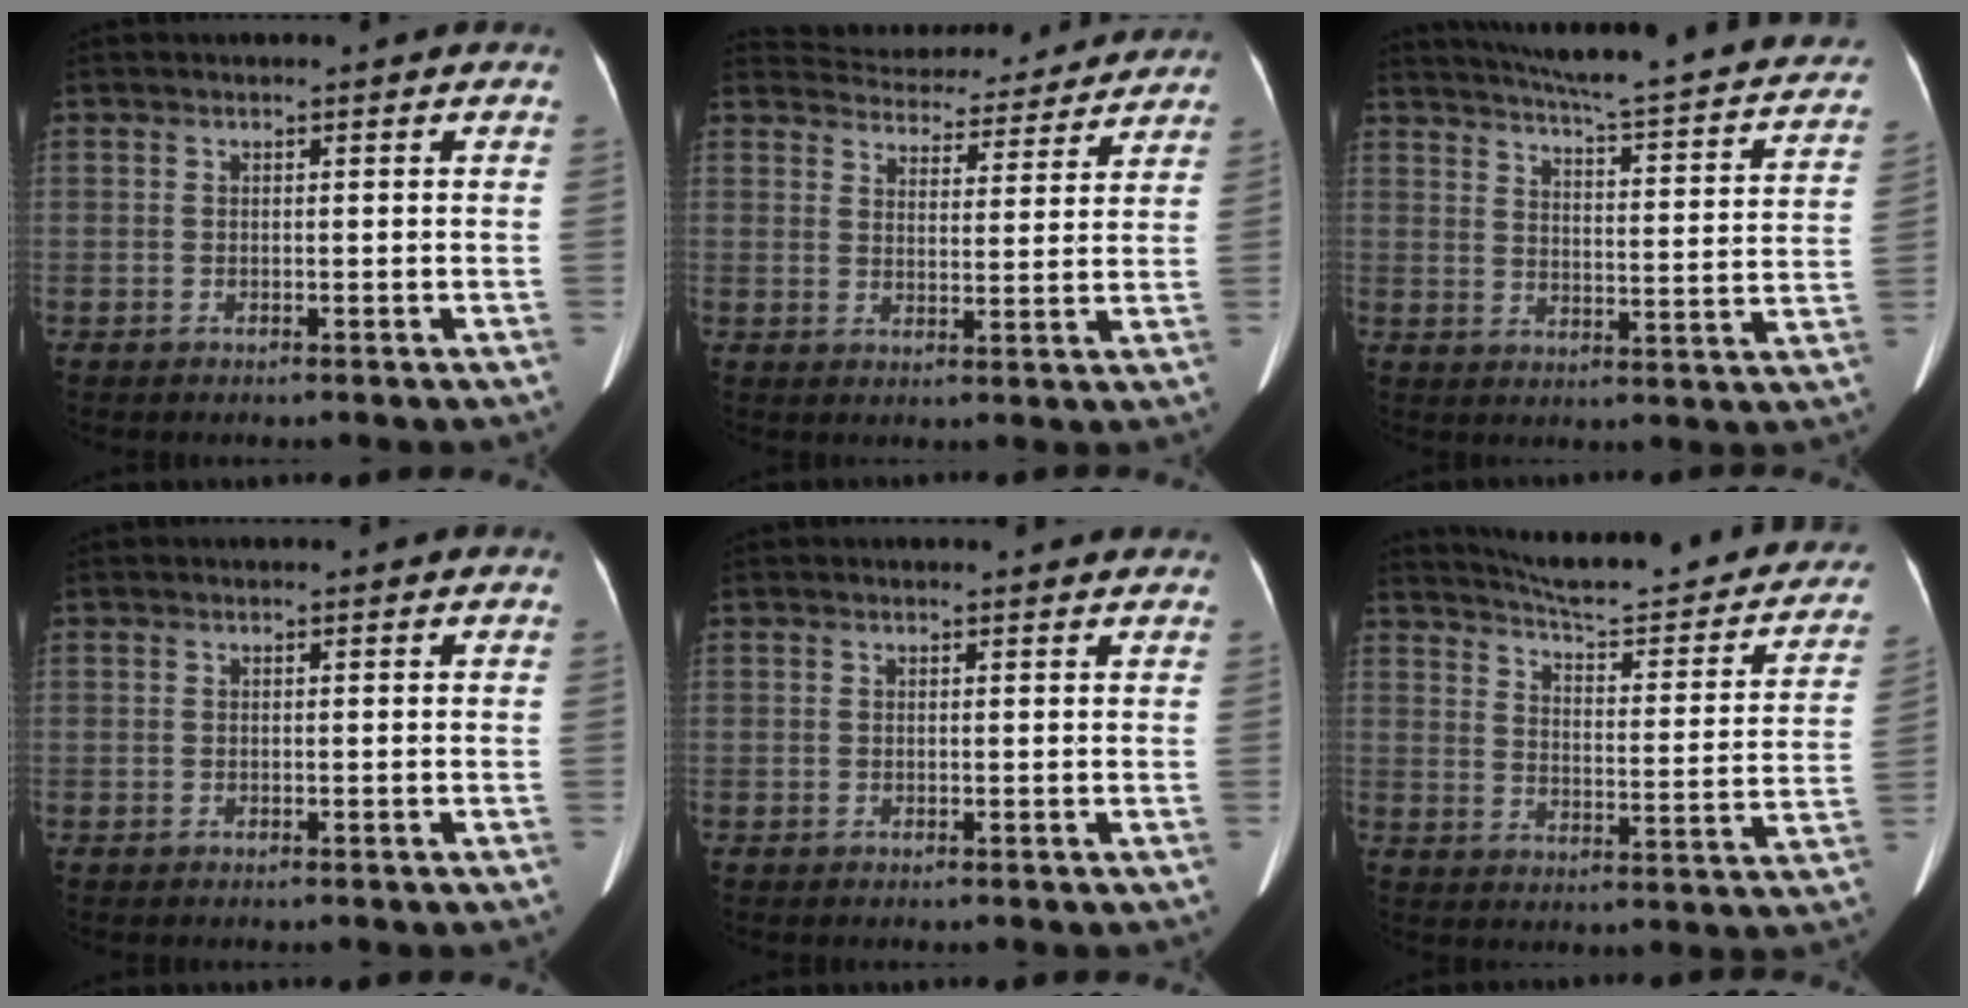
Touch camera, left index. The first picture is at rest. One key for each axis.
{"total": 16.3, "fx": 15.4, "fy": 4.4, "fz": 3.2, "tx": -0.048, "ty": 0.019, "tz": 0.198}
{"total": 27.3, "fx": 23.9, "fy": 2.9, "fz": 12.8, "tx": -0.189, "ty": -0.051, "tz": 0.286}
{"total": 0.0}
{"total": 1.5, "fx": 1.5, "fy": 0.2, "fz": 0.2, "tx": -0.014, "ty": 0.002, "tz": 0.010}
{"total": 25.3, "fx": 22.4, "fy": 3.9, "fz": 11.0, "tx": -0.150, "ty": -0.049, "tz": 0.273}